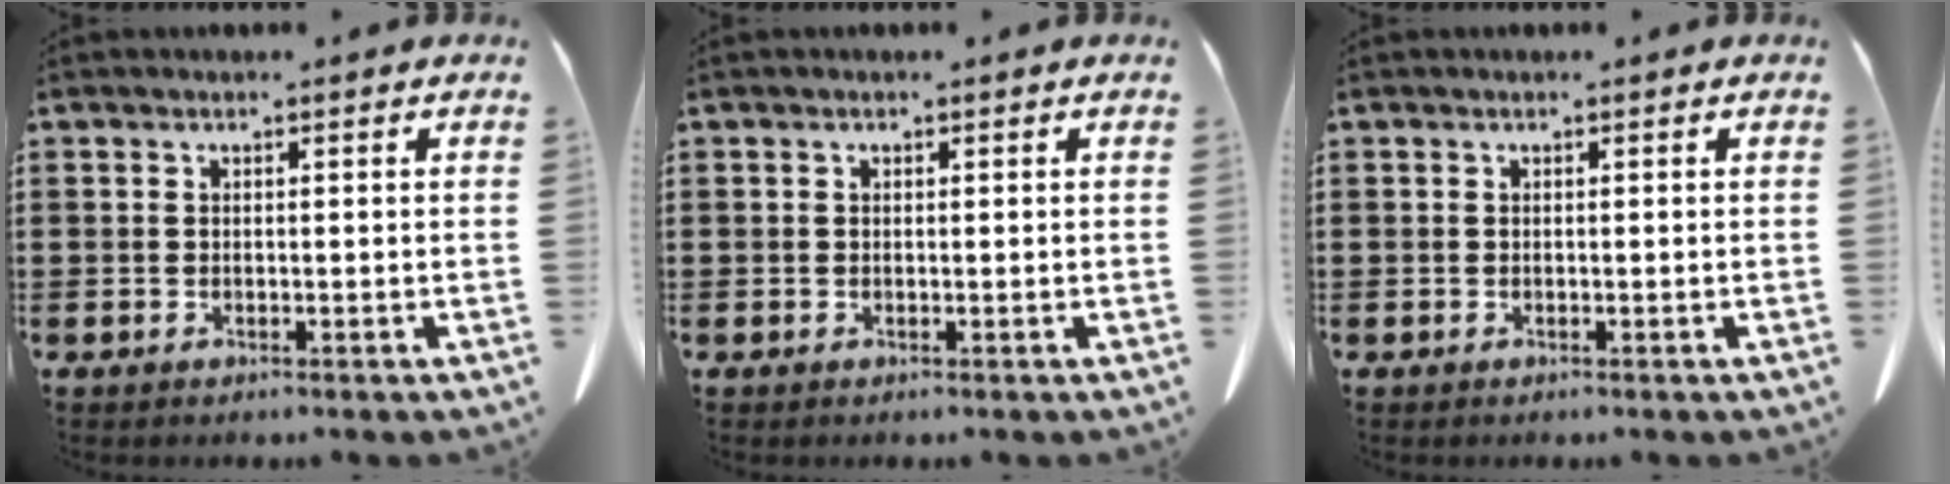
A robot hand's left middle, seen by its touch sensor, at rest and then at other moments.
{"total": 0.0}
{"total": 0.0}